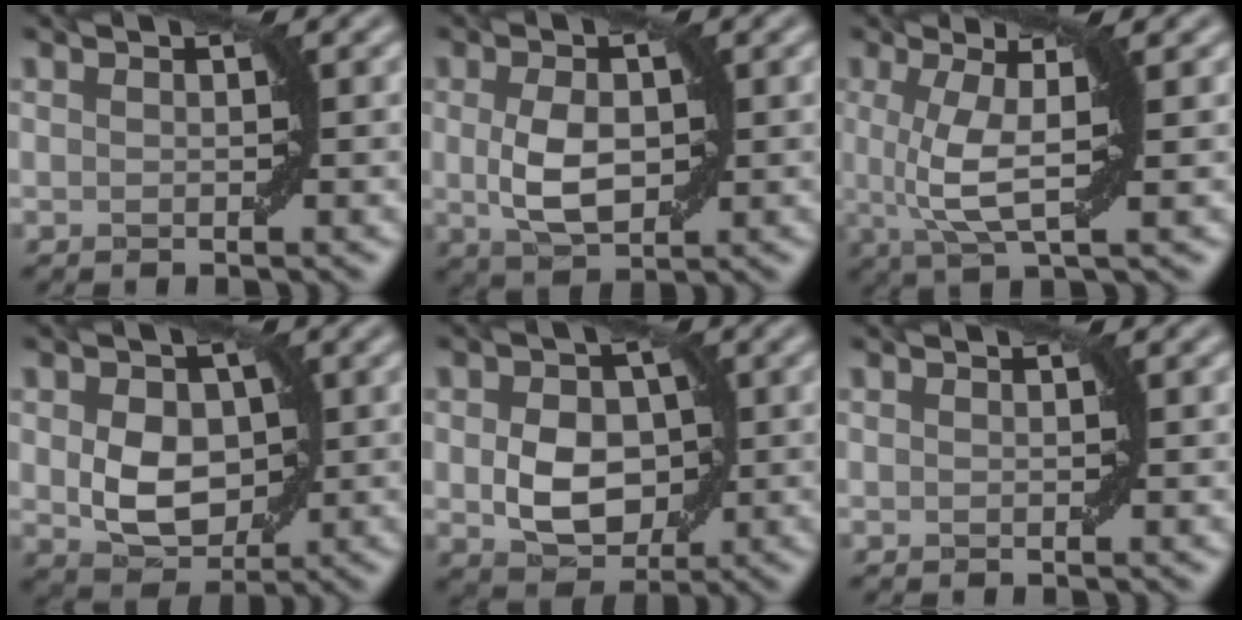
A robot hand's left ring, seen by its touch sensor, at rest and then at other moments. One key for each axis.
{"total": 4.2, "fx": -0.1, "fy": 2.4, "fz": 3.4, "tx": -0.071, "ty": -0.001, "tz": 0.003}
{"total": 4.4, "fx": 0.3, "fy": 0.9, "fz": 4.3, "tx": -0.091, "ty": -0.001, "tz": 0.006}
{"total": 5.4, "fx": 0.0, "fy": 3.8, "fz": 3.8, "tx": -0.069, "ty": -0.007, "tz": 0.003}
{"total": 5.3, "fx": -0.6, "fy": 3.8, "fz": 3.7, "tx": -0.065, "ty": -0.004, "tz": -0.007}
{"total": 0.0}